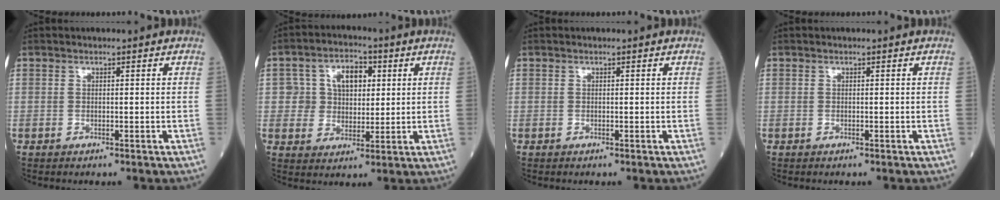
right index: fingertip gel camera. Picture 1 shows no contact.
{"total": 7.3, "force": [2.1, 5.6, 4.3], "torque": [-0.064, 0.022, 0.040]}
{"total": 0.0}
{"total": 0.0}